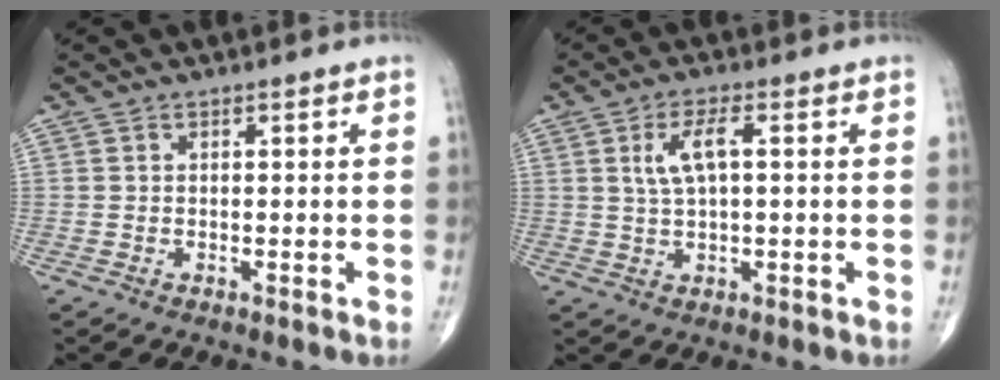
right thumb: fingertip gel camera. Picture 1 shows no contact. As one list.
[{"total": 5.6, "force": [1.3, 1.7, 5.1], "torque": [-0.113, 0.008, 0.026]}]